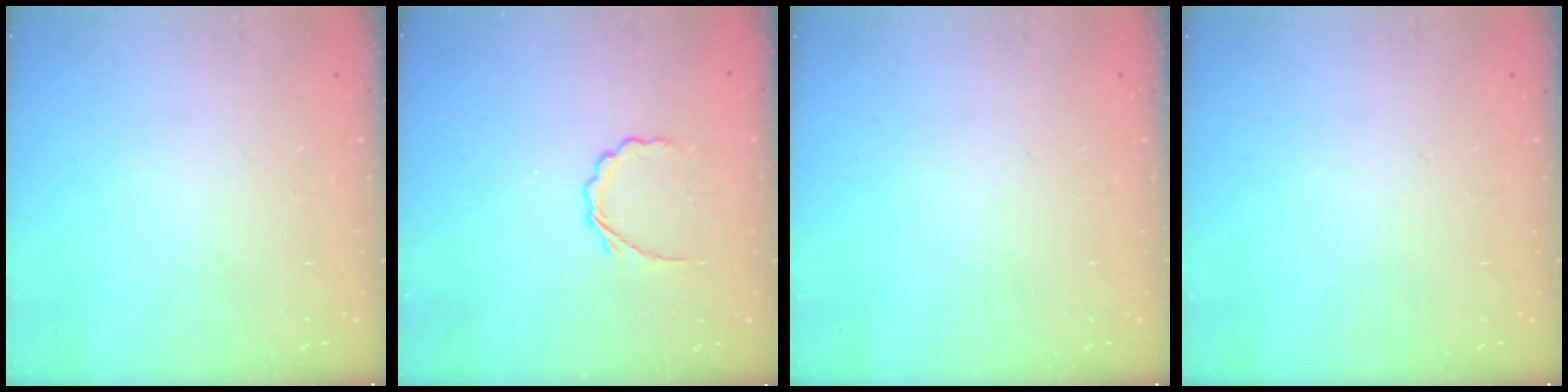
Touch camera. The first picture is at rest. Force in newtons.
{"total": 4.0, "press": 3.8, "slide": 1.1}
{"total": 0.0}
{"total": 0.0}